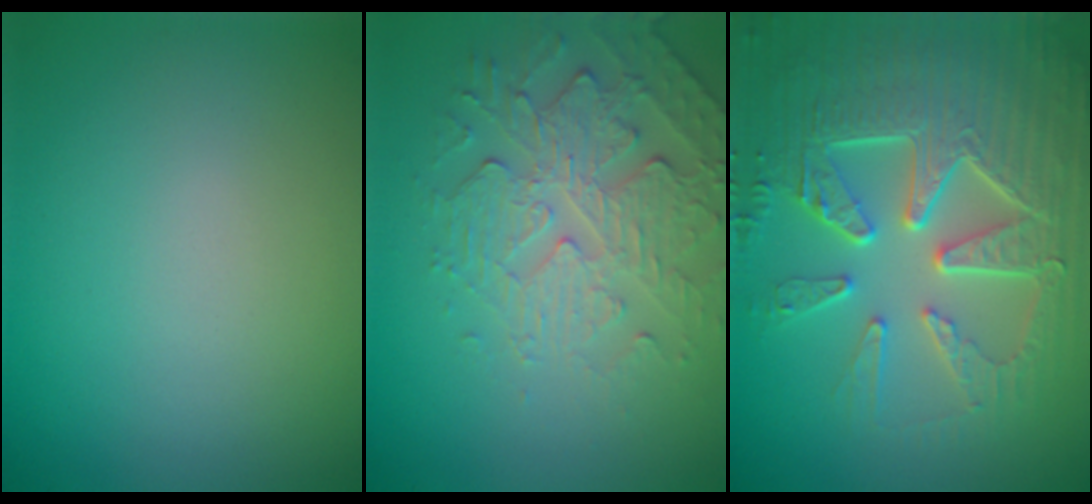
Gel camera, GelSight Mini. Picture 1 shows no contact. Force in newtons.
{"total": 4.9, "press": 3.7, "slide": 3.2}
{"total": 8.9, "press": 6.5, "slide": 6.1}